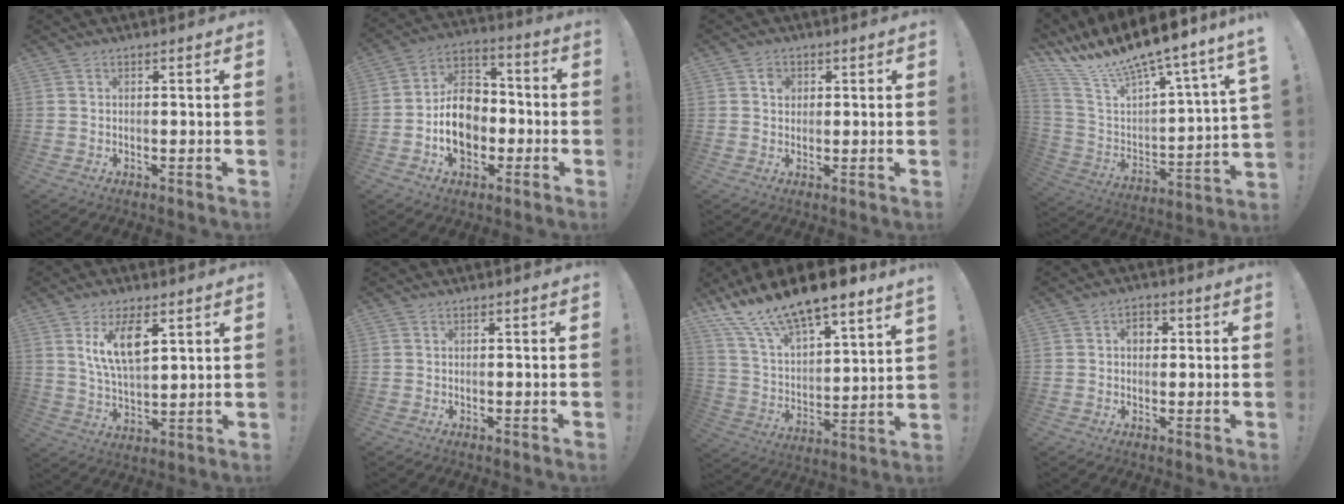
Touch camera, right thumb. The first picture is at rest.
{"total": 14.8, "force": [-3.0, 11.2, 9.2], "torque": [-0.161, 0.023, -0.050]}
{"total": 2.8, "force": [0.8, 2.3, 1.3], "torque": [-0.009, -0.001, 0.010]}
{"total": 13.2, "force": [9.6, 2.4, 8.6], "torque": [-0.149, -0.083, 0.153]}
{"total": 11.9, "force": [5.8, 5.7, 8.7], "torque": [-0.143, -0.017, 0.104]}
{"total": 0.0}
{"total": 13.9, "force": [11.7, 3.0, 6.8], "torque": [-0.150, -0.094, 0.208]}
{"total": 4.2, "force": [1.0, 3.3, 2.5], "torque": [-0.033, 0.001, 0.015]}